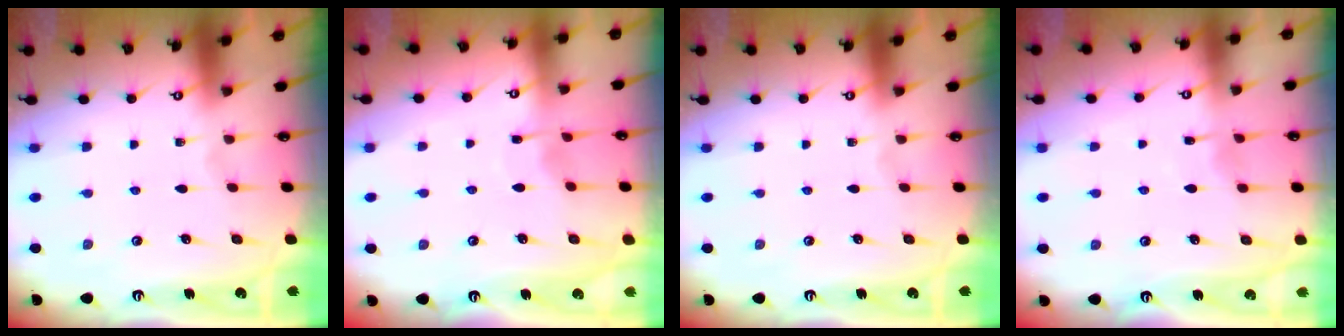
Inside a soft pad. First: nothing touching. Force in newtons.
{"total": 4.7, "press": 4.7, "slide": 0.3}
{"total": 0.0}
{"total": 5.9, "press": 5.9, "slide": 0.4}